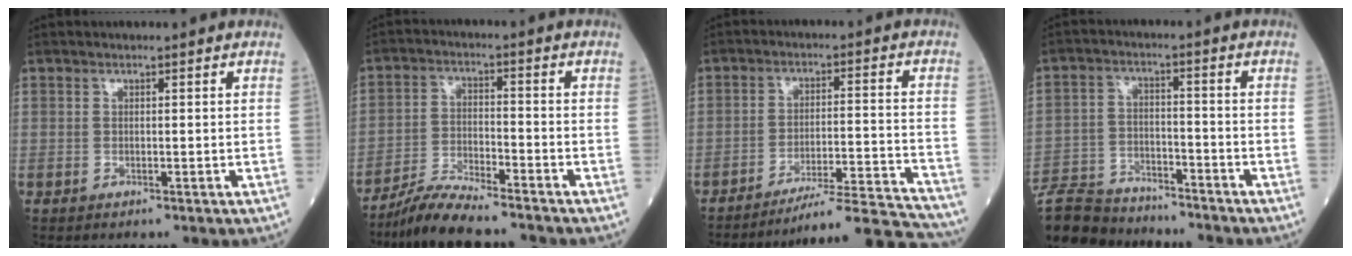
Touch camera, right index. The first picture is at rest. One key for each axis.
{"total": 7.9, "fx": -7.2, "fy": 0.6, "fz": 3.2, "tx": -0.064, "ty": -0.015, "tz": -0.132}
{"total": 16.5, "fx": -16.0, "fy": -1.1, "fz": 3.8, "tx": -0.034, "ty": 0.010, "tz": -0.227}
{"total": 12.2, "fx": -11.5, "fy": 3.3, "fz": 2.5, "tx": -0.053, "ty": 0.011, "tz": -0.197}